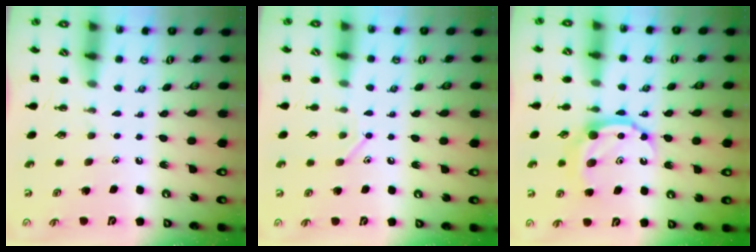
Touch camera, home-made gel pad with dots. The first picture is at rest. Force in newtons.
{"total": 6.9, "press": 6.8, "slide": 1.4}
{"total": 10.5, "press": 10.5, "slide": 0.6}